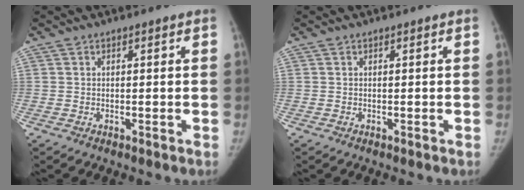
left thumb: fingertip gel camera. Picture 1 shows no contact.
{"total": 0.0}